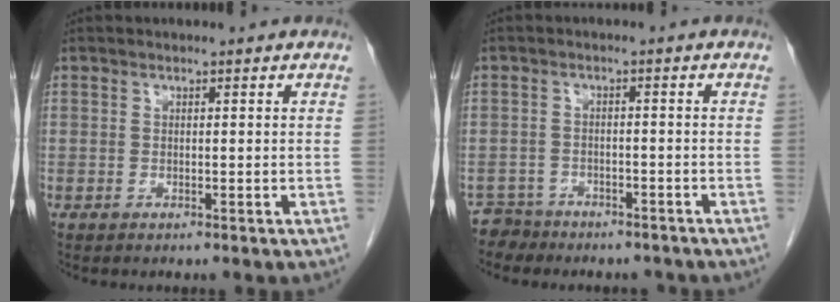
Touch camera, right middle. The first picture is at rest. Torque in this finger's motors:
{"motor_torque": [-0.66, -0.28, -0.23, -0.04]}